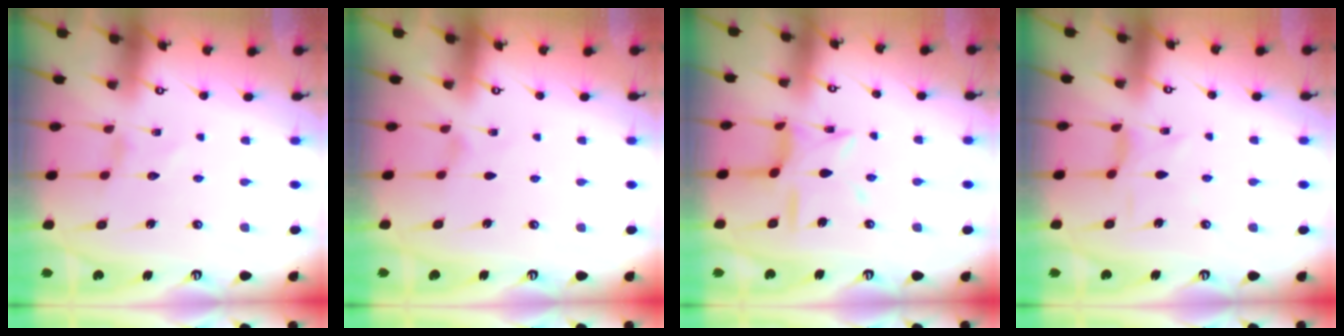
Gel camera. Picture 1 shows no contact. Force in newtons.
{"total": 0.0}
{"total": 10.2, "press": 10.1, "slide": 0.7}
{"total": 1.7, "press": 1.6, "slide": 0.4}